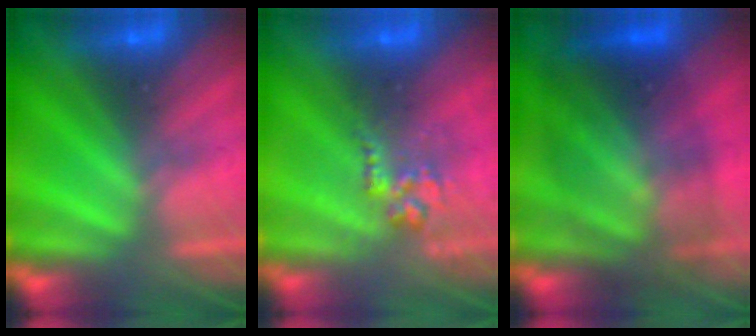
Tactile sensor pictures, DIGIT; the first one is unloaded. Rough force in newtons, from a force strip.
{"total": 2.8}
{"total": 9.4}